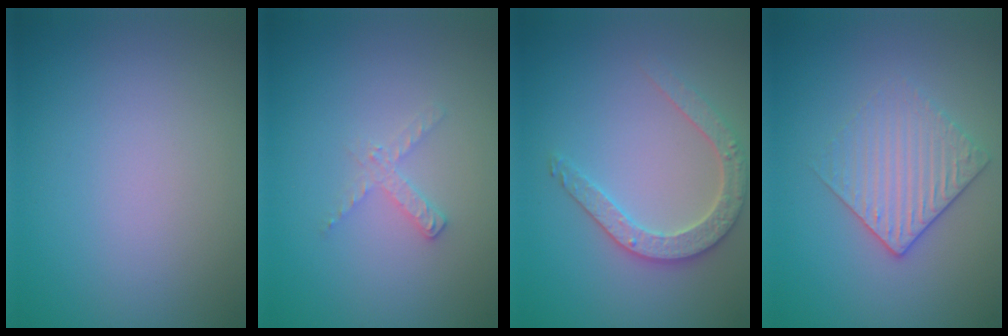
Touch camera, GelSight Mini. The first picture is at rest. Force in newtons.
{"total": 1.4, "press": 1.4, "slide": 0.1}
{"total": 3.2, "press": 3.0, "slide": 1.0}
{"total": 3.0, "press": 2.7, "slide": 1.2}